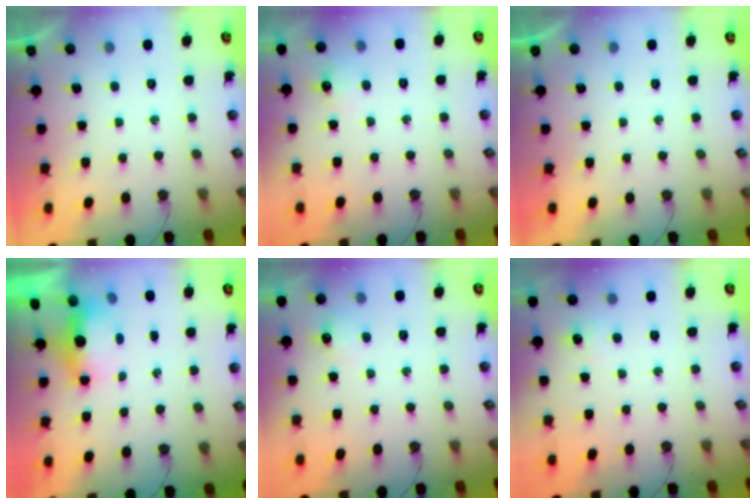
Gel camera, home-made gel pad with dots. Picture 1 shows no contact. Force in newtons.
{"total": 4.9, "press": 4.8, "slide": 0.7}
{"total": 0.0}
{"total": 13.6, "press": 6.7, "slide": 11.8}
{"total": 4.8, "press": 4.8, "slide": 0.7}
{"total": 4.7, "press": 4.7, "slide": 0.3}